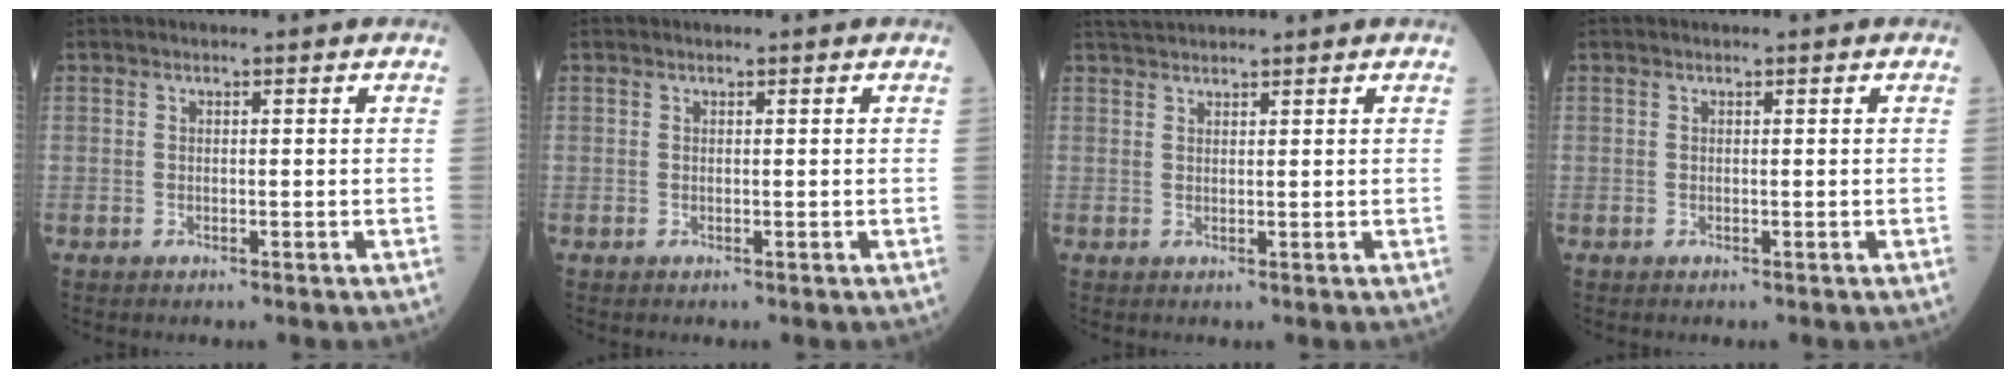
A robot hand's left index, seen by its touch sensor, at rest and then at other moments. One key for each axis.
{"total": 0.0}
{"total": 3.3, "fx": 3.2, "fy": 0.1, "fz": 0.8, "tx": -0.018, "ty": 0.031, "tz": 0.062}
{"total": 0.0}